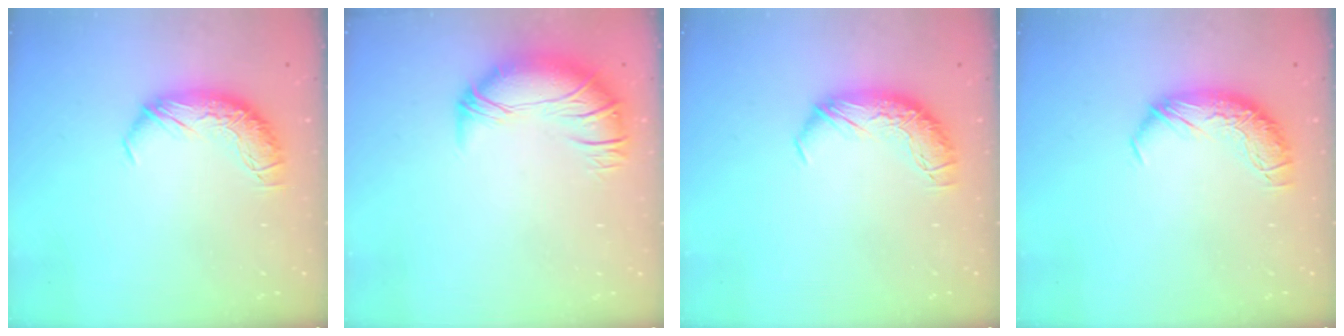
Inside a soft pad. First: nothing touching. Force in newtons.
{"total": 2.8, "press": 0.8, "slide": 2.7}
{"total": 0.0}
{"total": 0.0}